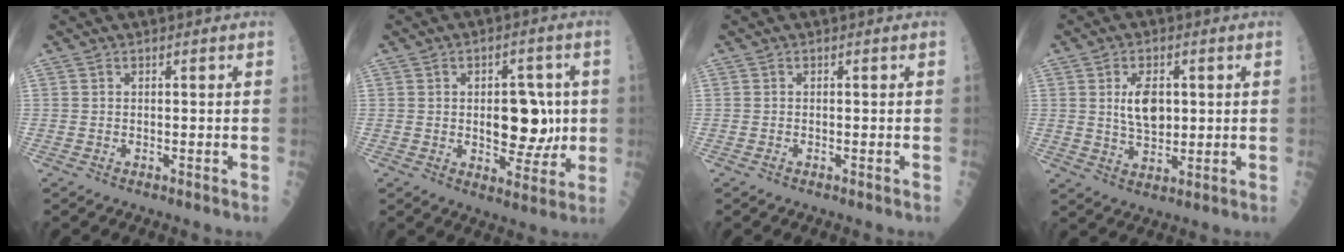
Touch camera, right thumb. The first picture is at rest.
{"total": 10.5, "force": [0.4, 6.2, 8.4], "torque": [-0.068, -0.003, 0.012]}
{"total": 0.0}
{"total": 7.2, "force": [1.4, 4.2, 5.7], "torque": [-0.078, -0.010, 0.028]}